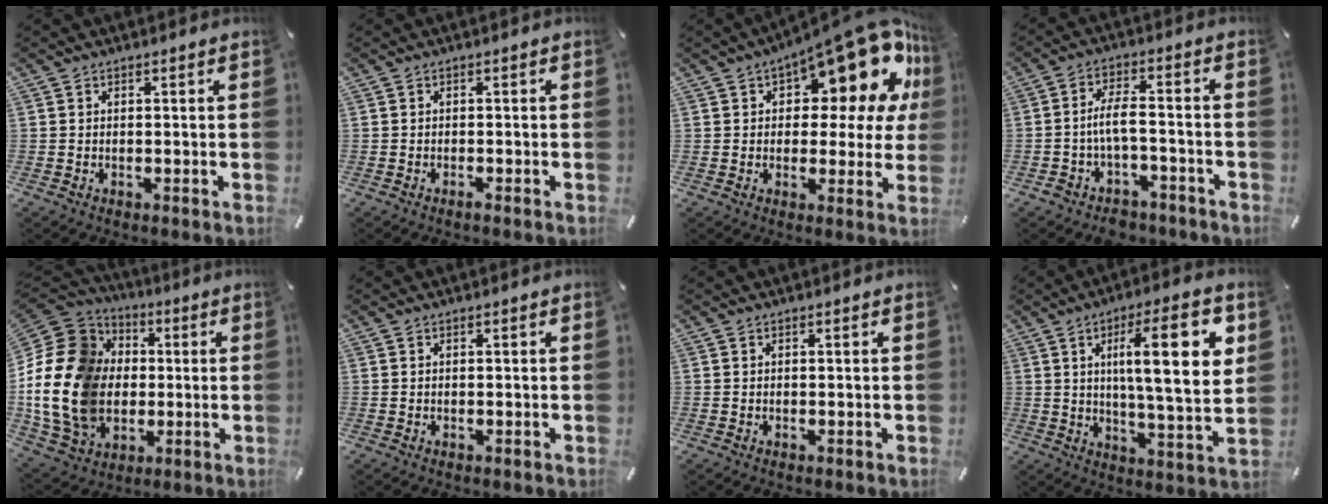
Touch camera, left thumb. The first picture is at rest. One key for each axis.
{"total": 1.1, "fx": -0.7, "fy": 0.3, "fz": 0.9, "tx": -0.018, "ty": -0.002, "tz": -0.012}
{"total": 19.1, "fx": 11.0, "fy": 8.2, "fz": 13.2, "tx": -0.174, "ty": -0.082, "tz": 0.183}
{"total": 6.8, "fx": -2.7, "fy": 3.6, "fz": 5.1, "tx": -0.107, "ty": 0.011, "tz": -0.052}
{"total": 22.5, "fx": -1.8, "fy": 18.2, "fz": 13.2, "tx": -0.283, "ty": 0.017, "tz": -0.028}
{"total": 0.0}
{"total": 0.0}
{"total": 19.3, "fx": 5.8, "fy": 4.6, "fz": 17.8, "tx": -0.270, "ty": -0.012, "tz": 0.076}